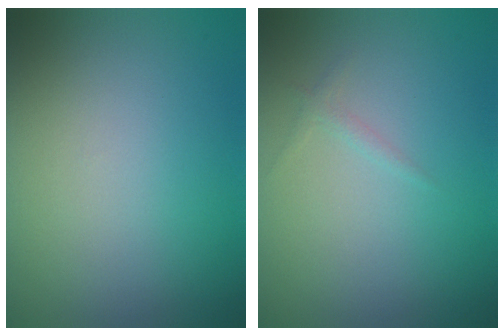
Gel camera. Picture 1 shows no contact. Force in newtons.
{"total": 0.6, "press": 0.6, "slide": 0.1}